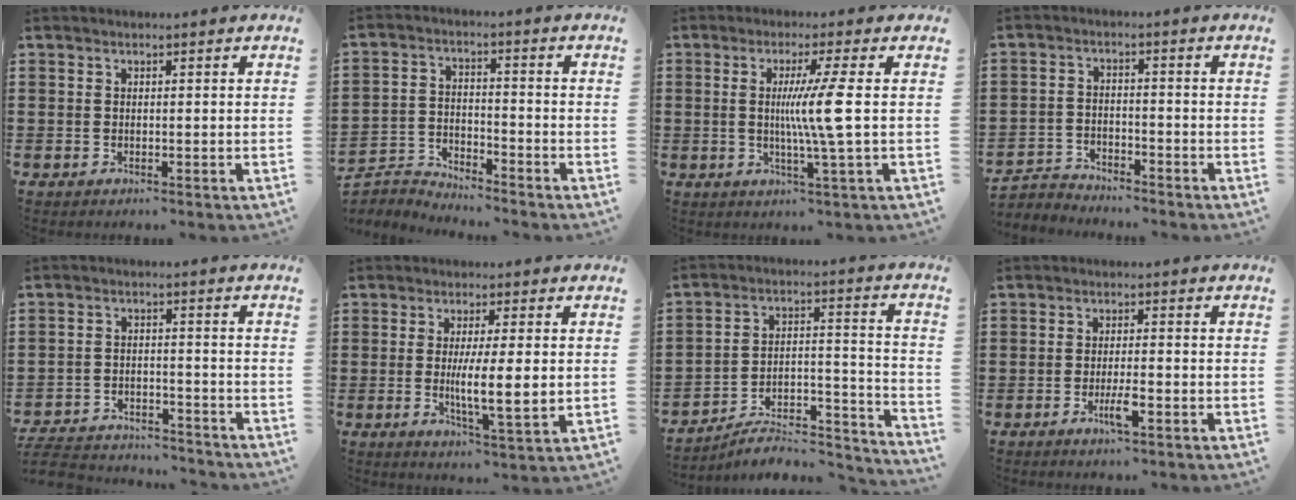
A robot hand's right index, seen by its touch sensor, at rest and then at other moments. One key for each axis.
{"total": 3.9, "fx": -3.9, "fy": 0.3, "fz": -0.4, "tx": -0.016, "ty": -0.004, "tz": -0.088}
{"total": 7.4, "fx": 0.5, "fy": -1.1, "fz": 7.3, "tx": -0.133, "ty": -0.007, "tz": -0.001}
{"total": 3.1, "fx": -3.0, "fy": 0.4, "fz": -0.3, "tx": -0.003, "ty": 0.000, "tz": -0.066}
{"total": 5.1, "fx": -5.0, "fy": 0.5, "fz": 0.6, "tx": -0.024, "ty": -0.003, "tz": -0.105}
{"total": 6.1, "fx": 0.2, "fy": 0.9, "fz": 6.0, "tx": -0.101, "ty": -0.007, "tz": 0.000}
{"total": 6.0, "fx": -5.2, "fy": 1.8, "fz": 2.3, "tx": -0.035, "ty": 0.000, "tz": -0.100}
{"total": 3.7, "fx": -1.6, "fy": 0.5, "fz": 3.3, "tx": -0.061, "ty": -0.004, "tz": -0.029}